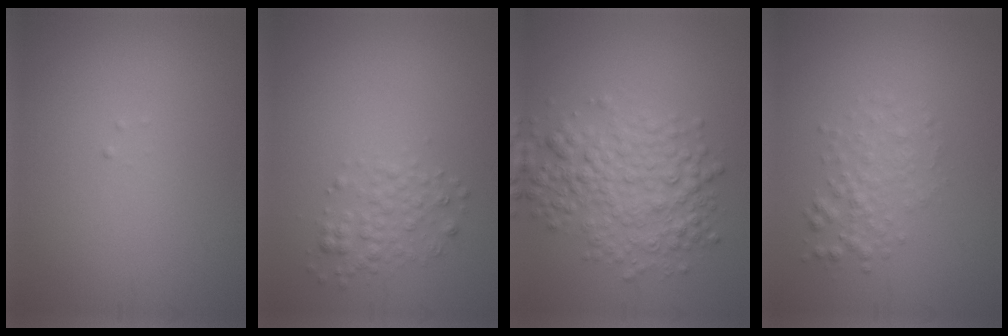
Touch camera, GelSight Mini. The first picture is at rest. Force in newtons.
{"total": 2.0, "press": 2.0, "slide": 0.1}
{"total": 5.4, "press": 5.4, "slide": 0.0}
{"total": 2.2, "press": 2.2, "slide": 0.0}